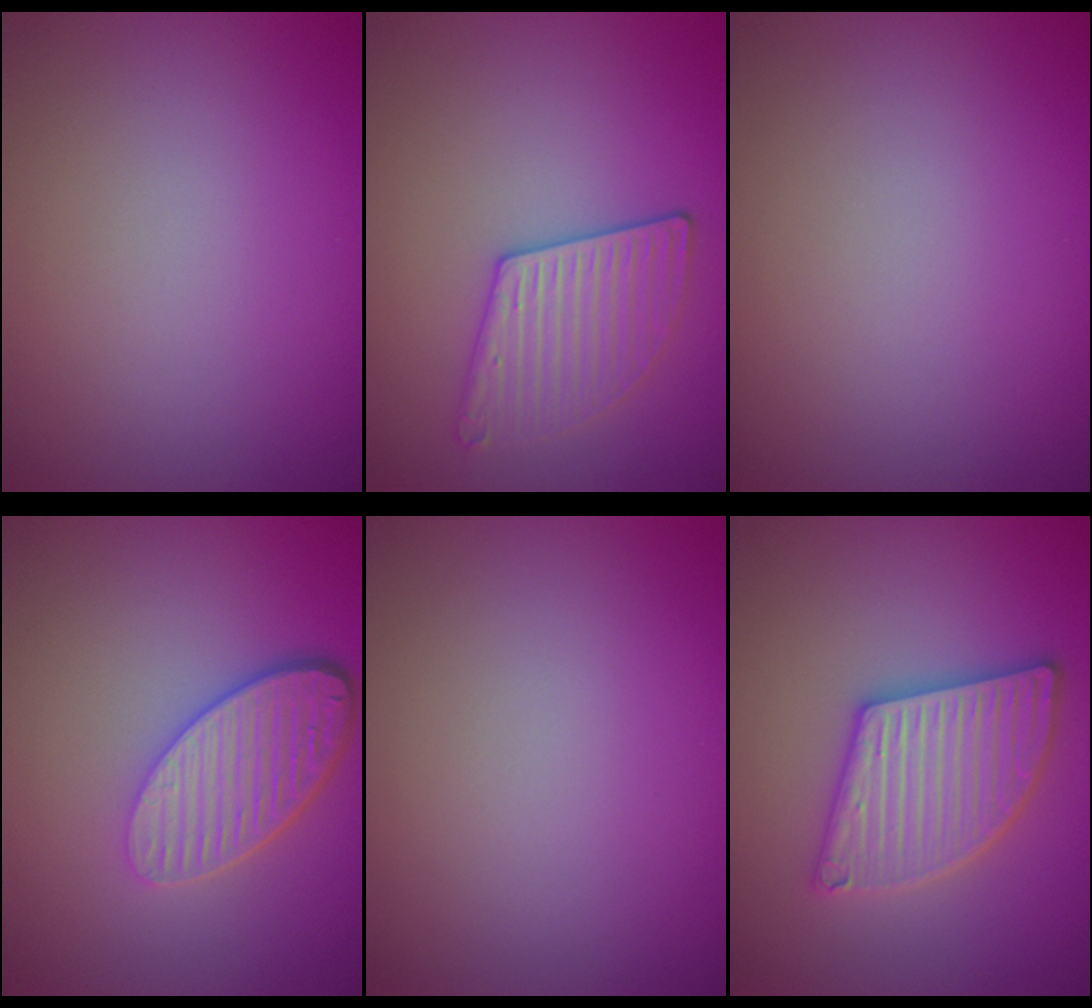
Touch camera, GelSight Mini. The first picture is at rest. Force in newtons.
{"total": 2.9, "press": 2.9, "slide": 0.6}
{"total": 0.0}
{"total": 5.3, "press": 3.9, "slide": 3.6}
{"total": 0.0}
{"total": 5.5, "press": 5.4, "slide": 0.7}